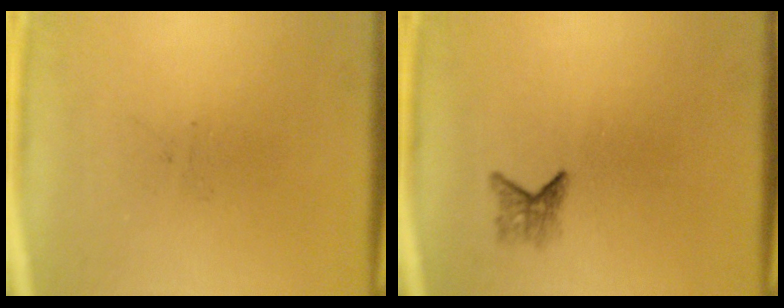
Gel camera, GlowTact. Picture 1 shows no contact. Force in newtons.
{"total": 1.6}